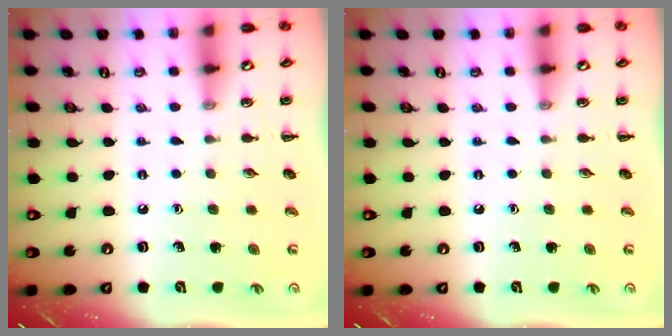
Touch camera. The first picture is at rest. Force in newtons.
{"total": 0.0}